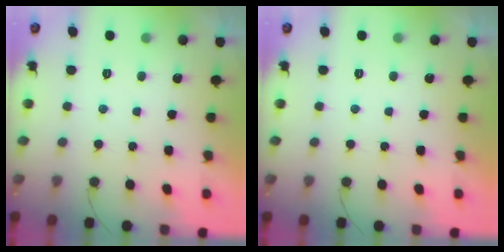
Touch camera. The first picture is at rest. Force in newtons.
{"total": 0.0}